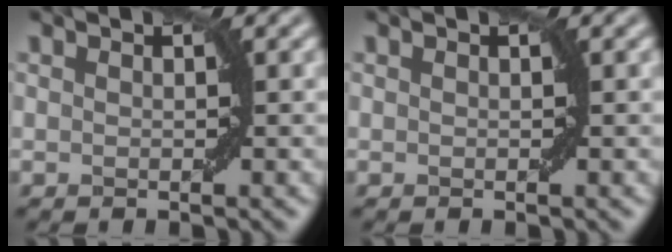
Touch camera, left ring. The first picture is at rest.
{"total": 0.0}